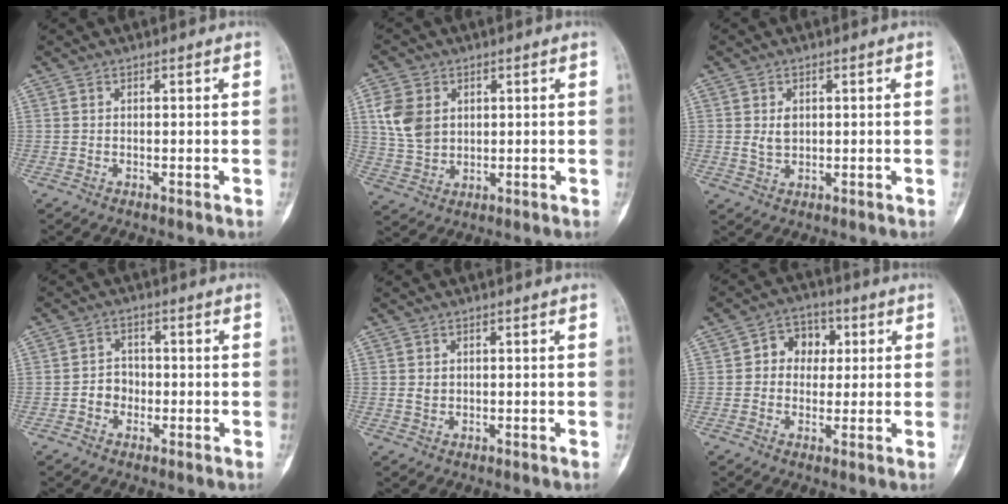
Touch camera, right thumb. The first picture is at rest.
{"total": 8.4, "force": [2.3, 6.3, 5.0], "torque": [-0.086, -0.006, 0.050]}
{"total": 3.0, "force": [0.5, 2.1, 2.0], "torque": [-0.026, -0.004, 0.013]}
{"total": 3.7, "force": [-1.1, 3.1, 1.5], "torque": [-0.006, 0.012, -0.026]}
{"total": 1.3, "force": [0.2, 1.1, 0.7], "torque": [-0.009, 0.000, 0.007]}
{"total": 7.4, "force": [1.3, 6.0, 4.1], "torque": [-0.020, 0.009, 0.013]}